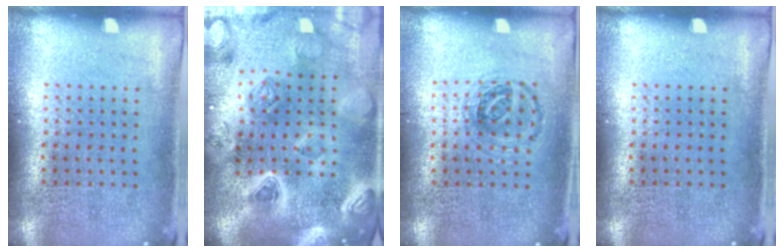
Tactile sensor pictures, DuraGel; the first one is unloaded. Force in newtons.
{"total": 4.4, "press": 3.9, "slide": 2.0}
{"total": 0.9, "press": 0.9, "slide": 0.3}
{"total": 0.0}